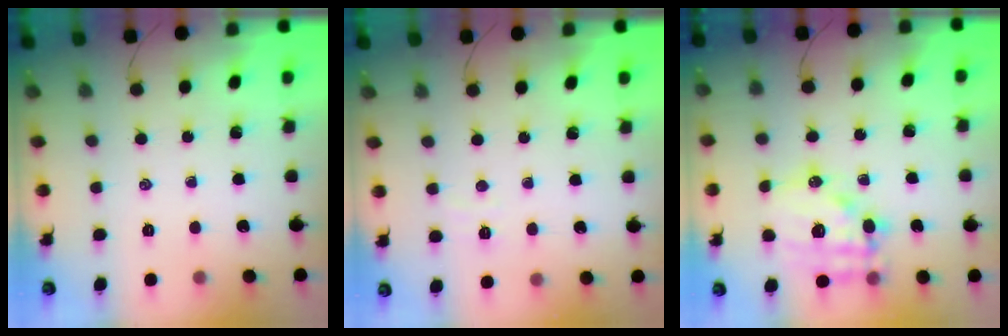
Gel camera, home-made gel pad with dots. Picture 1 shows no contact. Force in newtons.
{"total": 3.0, "press": 2.9, "slide": 0.7}
{"total": 14.9, "press": 14.5, "slide": 3.4}